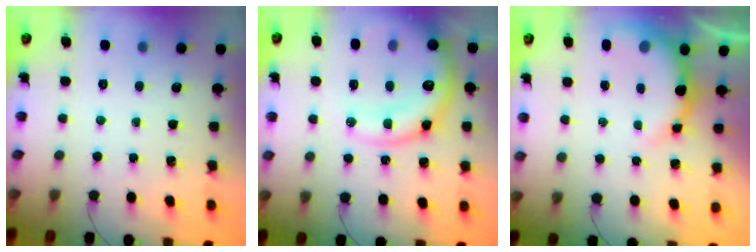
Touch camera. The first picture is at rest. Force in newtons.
{"total": 19.2, "press": 18.9, "slide": 3.3}
{"total": 8.9, "press": 8.7, "slide": 1.8}